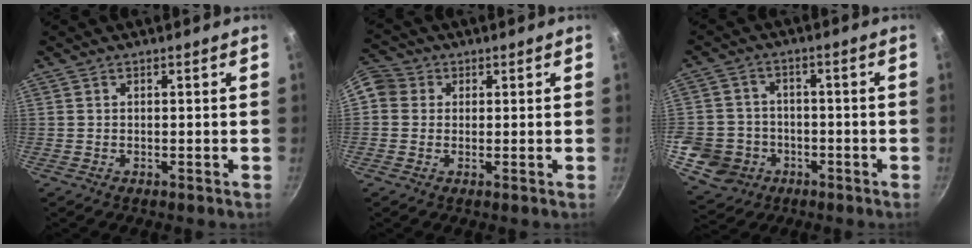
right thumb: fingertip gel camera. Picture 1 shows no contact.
{"total": 7.8, "force": [1.2, 7.1, 3.0], "torque": [-0.050, 0.017, 0.007]}
{"total": 10.5, "force": [-3.5, 9.2, 3.5], "torque": [-0.045, 0.029, -0.055]}